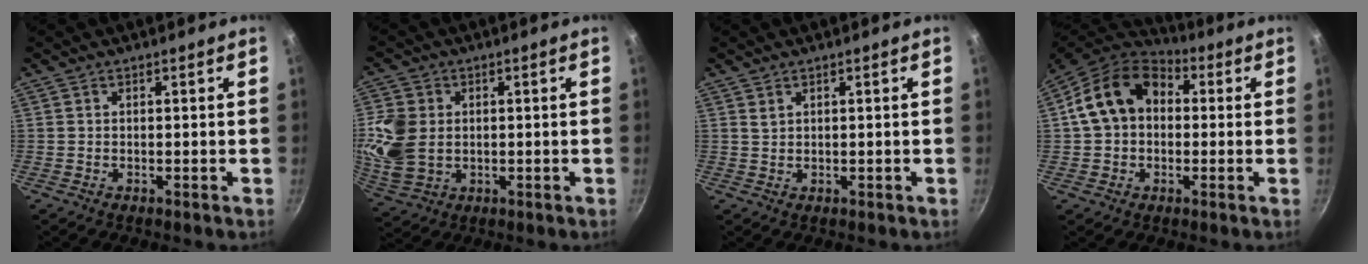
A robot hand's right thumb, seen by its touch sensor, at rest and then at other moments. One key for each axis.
{"total": 10.5, "fx": 0.7, "fy": 8.1, "fz": 6.7, "tx": -0.128, "ty": -0.008, "tz": 0.020}
{"total": 1.0, "fx": 0.7, "fy": 0.6, "fz": 0.4, "tx": -0.004, "ty": -0.006, "tz": 0.014}
{"total": 14.5, "fx": 1.8, "fy": 11.1, "fz": 9.3, "tx": -0.134, "ty": 0.034, "tz": 0.015}